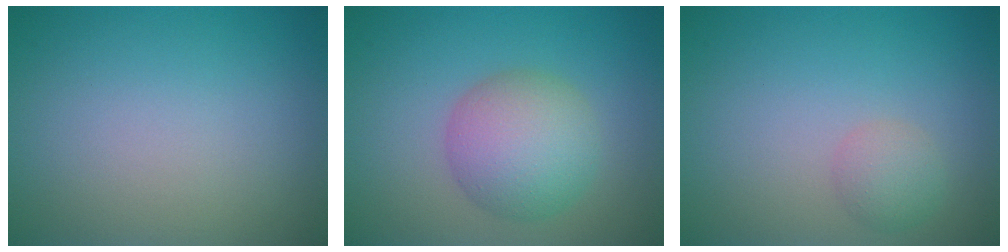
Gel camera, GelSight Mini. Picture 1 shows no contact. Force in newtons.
{"total": 5.6, "press": 5.6, "slide": 0.1}
{"total": 1.7, "press": 1.7, "slide": 0.1}